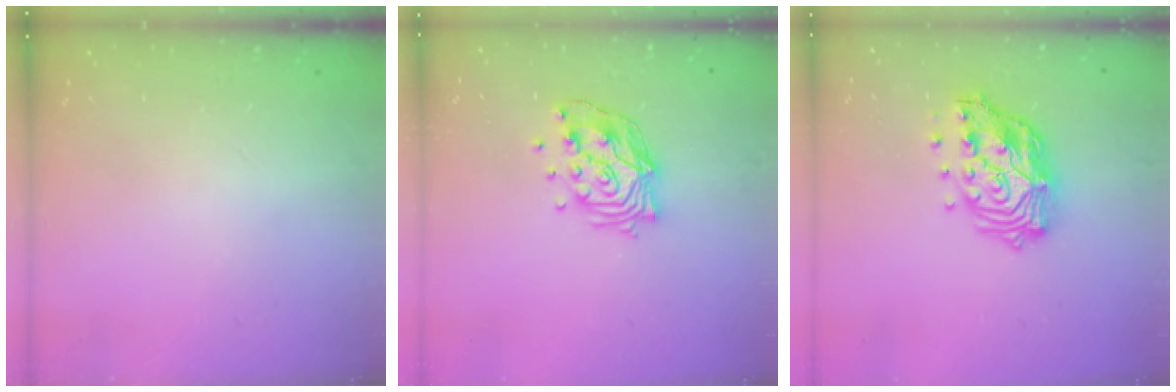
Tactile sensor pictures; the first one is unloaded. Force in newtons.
{"total": 13.1, "press": 13.1, "slide": 1.2}
{"total": 15.3, "press": 15.3, "slide": 1.2}